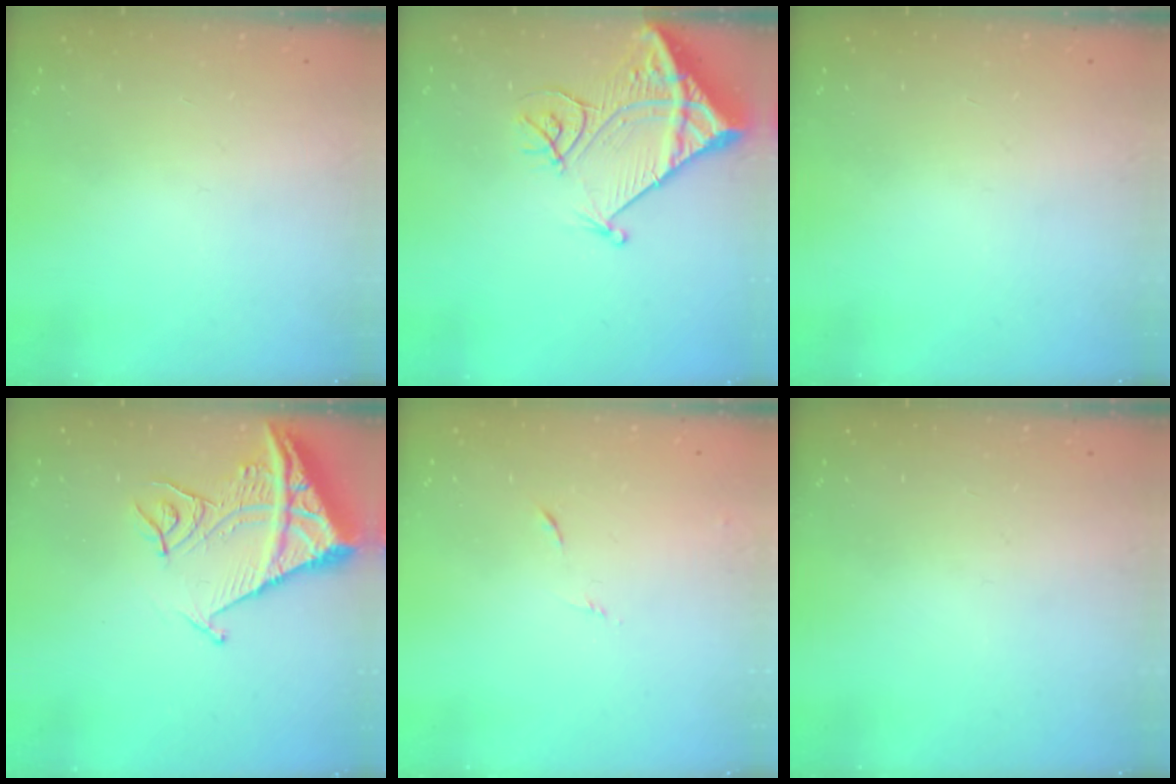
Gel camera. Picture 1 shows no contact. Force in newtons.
{"total": 16.0, "press": 15.9, "slide": 1.8}
{"total": 0.0}
{"total": 14.1, "press": 14.0, "slide": 1.6}
{"total": 5.9, "press": 5.9, "slide": 0.6}
{"total": 0.0}